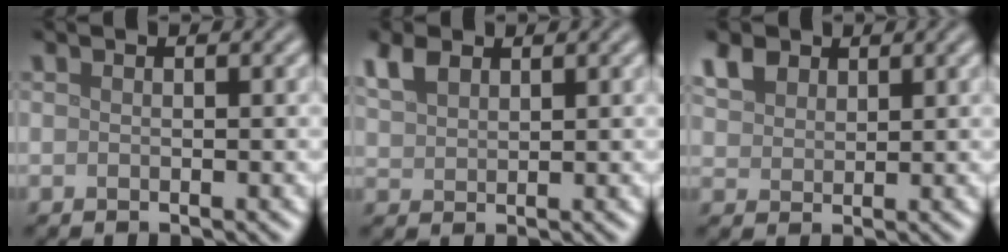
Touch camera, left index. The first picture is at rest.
{"total": 2.7, "force": [1.8, 1.5, 1.4], "torque": [-0.039, 0.008, 0.043]}
{"total": 2.8, "force": [1.8, 1.9, 1.1], "torque": [-0.034, 0.007, 0.038]}